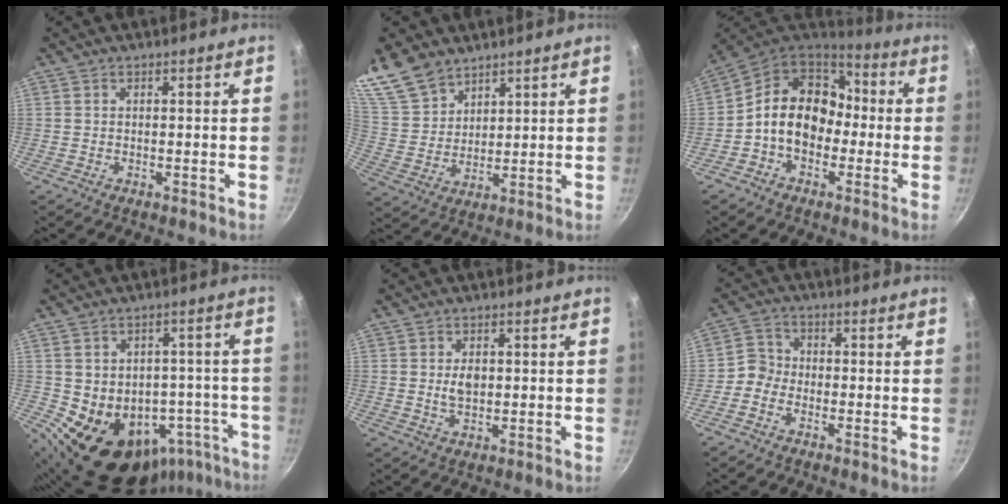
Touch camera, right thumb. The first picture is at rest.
{"total": 12.9, "force": [9.7, 7.2, 4.4], "torque": [-0.072, -0.030, 0.207]}
{"total": 14.8, "force": [-1.2, 11.6, 9.1], "torque": [-0.110, 0.049, -0.036]}
{"total": 19.5, "force": [-8.0, 14.9, 9.8], "torque": [-0.099, 0.039, -0.076]}
{"total": 3.3, "force": [0.4, 2.1, 2.4], "torque": [-0.032, -0.002, 0.009]}
{"total": 4.2, "force": [-2.1, 3.3, 1.4], "torque": [-0.009, 0.028, -0.053]}